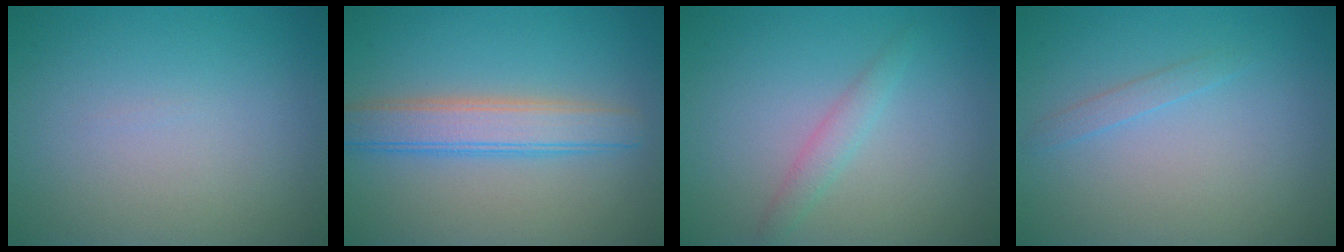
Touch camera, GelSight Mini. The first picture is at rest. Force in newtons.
{"total": 4.3, "press": 4.3, "slide": 0.2}
{"total": 1.5, "press": 1.5, "slide": 0.0}
{"total": 0.9, "press": 0.9, "slide": 0.1}